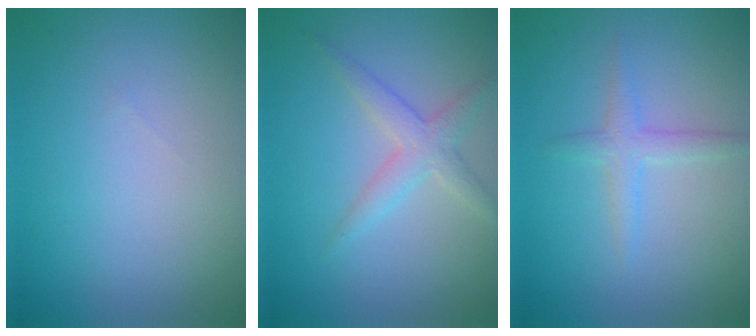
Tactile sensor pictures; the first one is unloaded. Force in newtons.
{"total": 2.4, "press": 2.4, "slide": 0.1}
{"total": 1.9, "press": 1.9, "slide": 0.1}